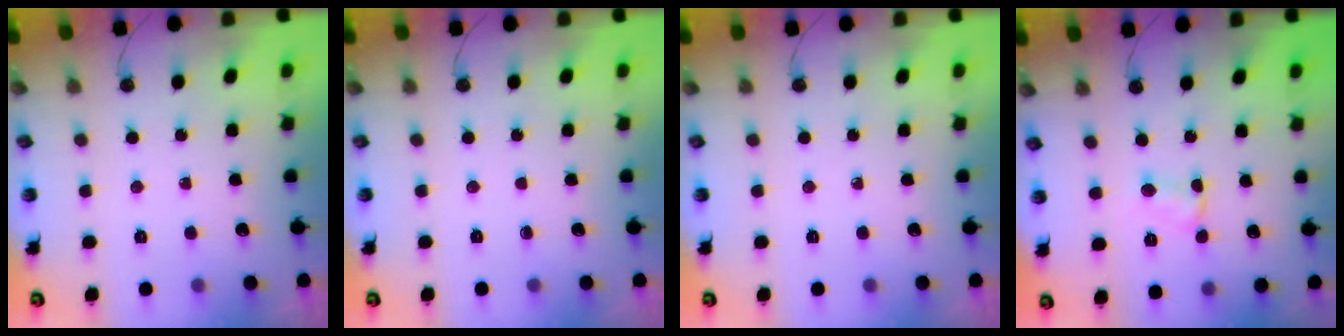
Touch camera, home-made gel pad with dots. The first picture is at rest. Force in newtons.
{"total": 0.0}
{"total": 0.0}
{"total": 2.5, "press": 2.5, "slide": 0.4}